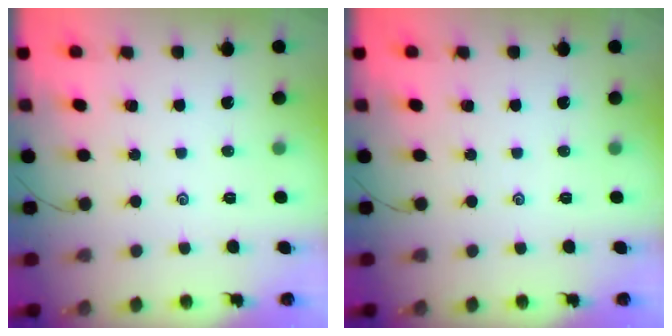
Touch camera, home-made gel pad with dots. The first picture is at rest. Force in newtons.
{"total": 0.0}